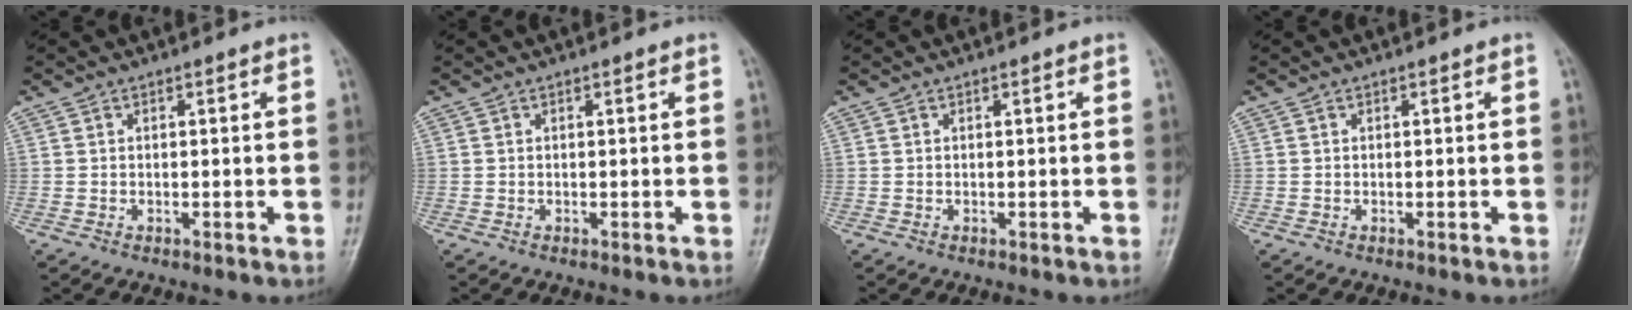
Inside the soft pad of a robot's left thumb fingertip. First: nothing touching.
{"total": 0.0}
{"total": 0.0}
{"total": 0.0}